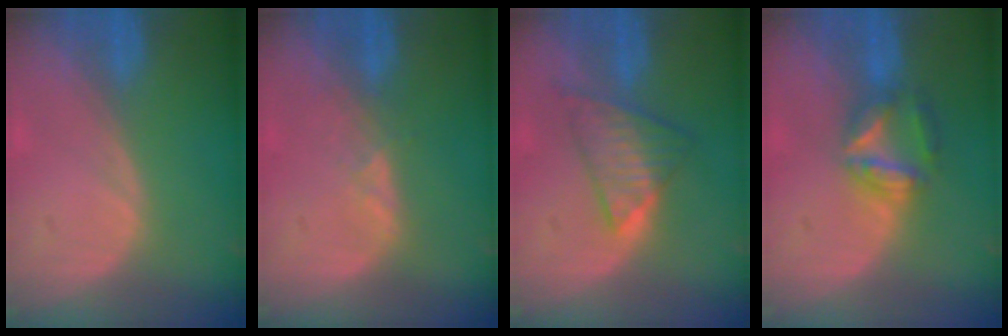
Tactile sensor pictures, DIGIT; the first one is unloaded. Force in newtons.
{"total": 1.6, "press": 1.6, "slide": 0.3}
{"total": 6.1, "press": 6.0, "slide": 1.2}
{"total": 5.6, "press": 5.6, "slide": 0.6}